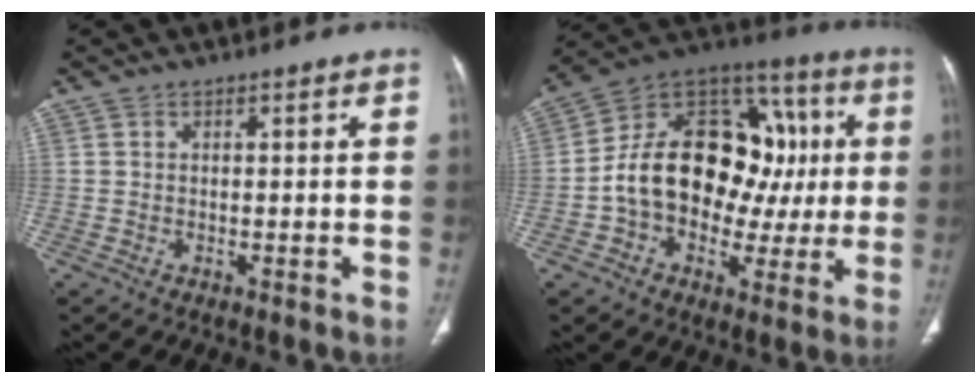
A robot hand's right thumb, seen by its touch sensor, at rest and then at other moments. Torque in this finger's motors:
{"motor_torque": [2.45, 2.56, 1.54, -0.79, 0.18]}